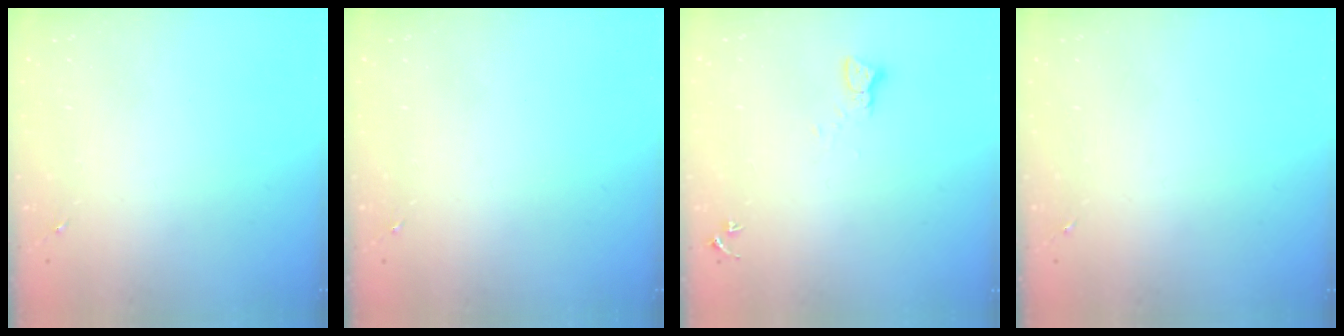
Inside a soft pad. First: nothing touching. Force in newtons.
{"total": 0.0}
{"total": 2.2, "press": 2.2, "slide": 0.2}
{"total": 0.0}